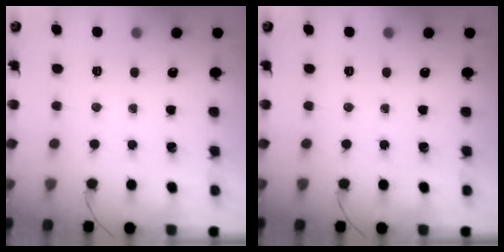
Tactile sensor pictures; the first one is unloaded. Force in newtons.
{"total": 0.0}